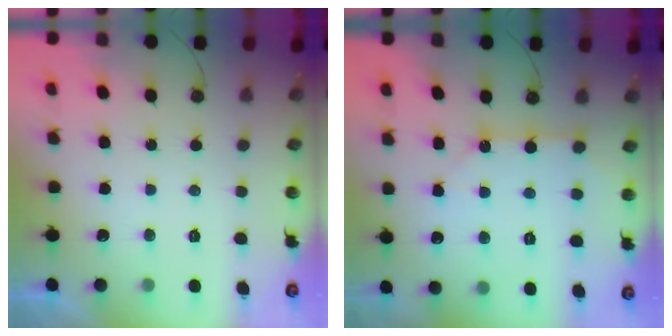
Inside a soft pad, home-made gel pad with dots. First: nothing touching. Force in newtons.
{"total": 6.0, "press": 6.0, "slide": 0.5}